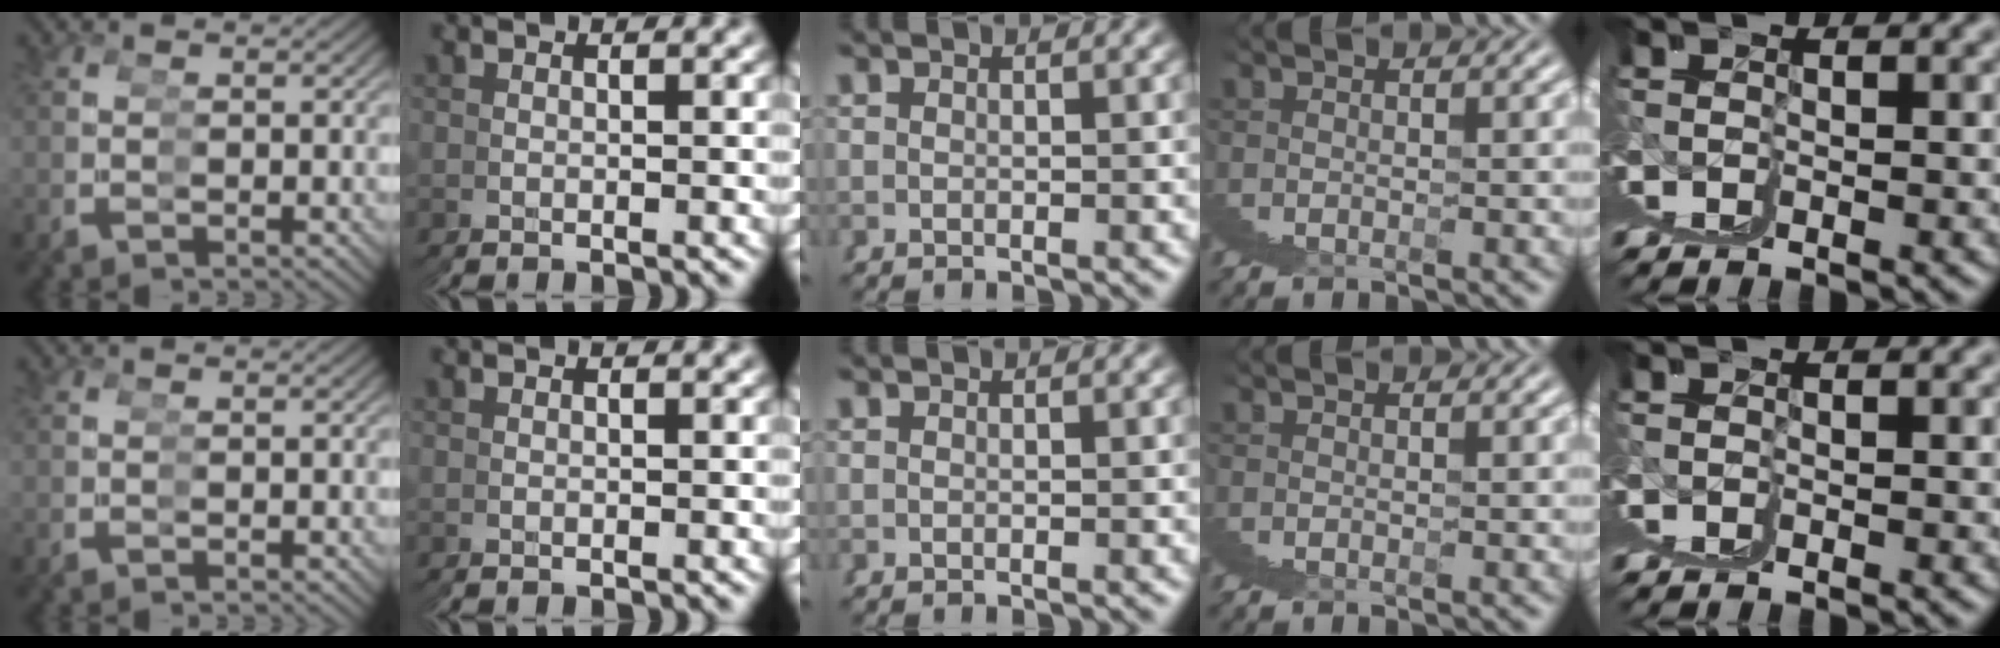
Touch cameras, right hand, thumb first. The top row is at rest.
{}